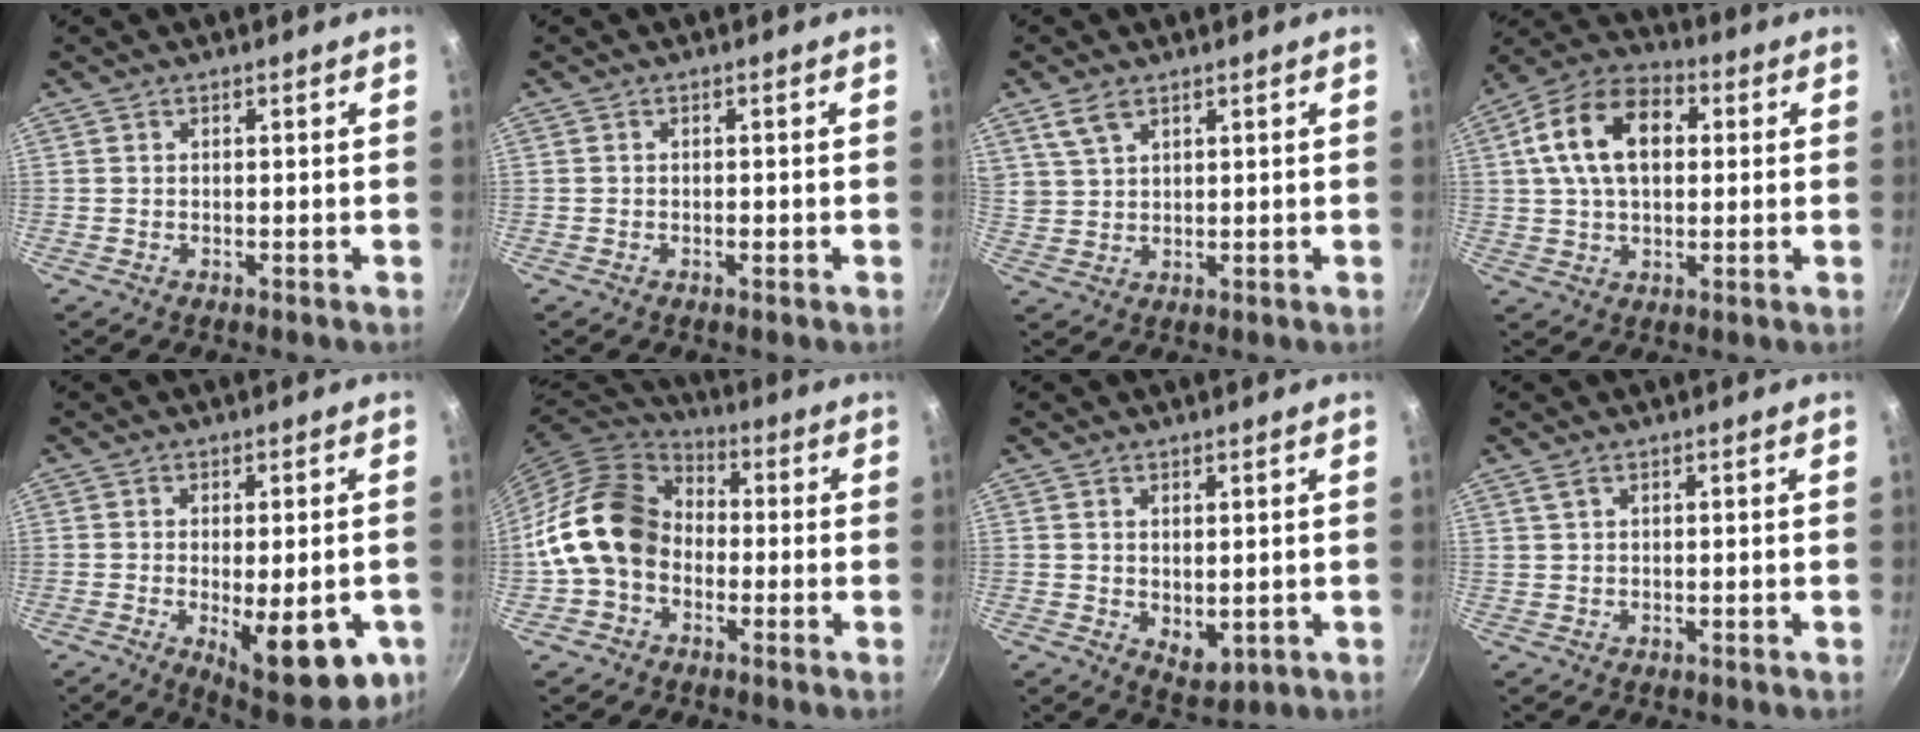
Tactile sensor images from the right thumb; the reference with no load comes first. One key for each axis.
{"total": 0.8, "fx": -0.3, "fy": 0.4, "fz": 0.6, "tx": -0.009, "ty": 0.004, "tz": -0.007}
{"total": 4.8, "fx": 3.0, "fy": 2.6, "fz": 2.7, "tx": -0.046, "ty": -0.005, "tz": 0.065}
{"total": 15.4, "fx": 3.2, "fy": 9.8, "fz": 11.5, "tx": -0.179, "ty": 0.022, "tz": 0.038}
{"total": 15.7, "fx": -4.7, "fy": 5.8, "fz": 13.8, "tx": -0.156, "ty": -0.007, "tz": -0.048}
{"total": 15.1, "fx": -2.1, "fy": 11.8, "fz": 9.2, "tx": -0.133, "ty": 0.042, "tz": -0.056}
{"total": 4.6, "fx": 0.6, "fy": 2.8, "fz": 3.6, "tx": -0.044, "ty": -0.017, "tz": 0.018}
{"total": 1.2, "fx": 0.8, "fy": 0.5, "fz": 0.8, "tx": -0.016, "ty": 0.001, "tz": 0.017}